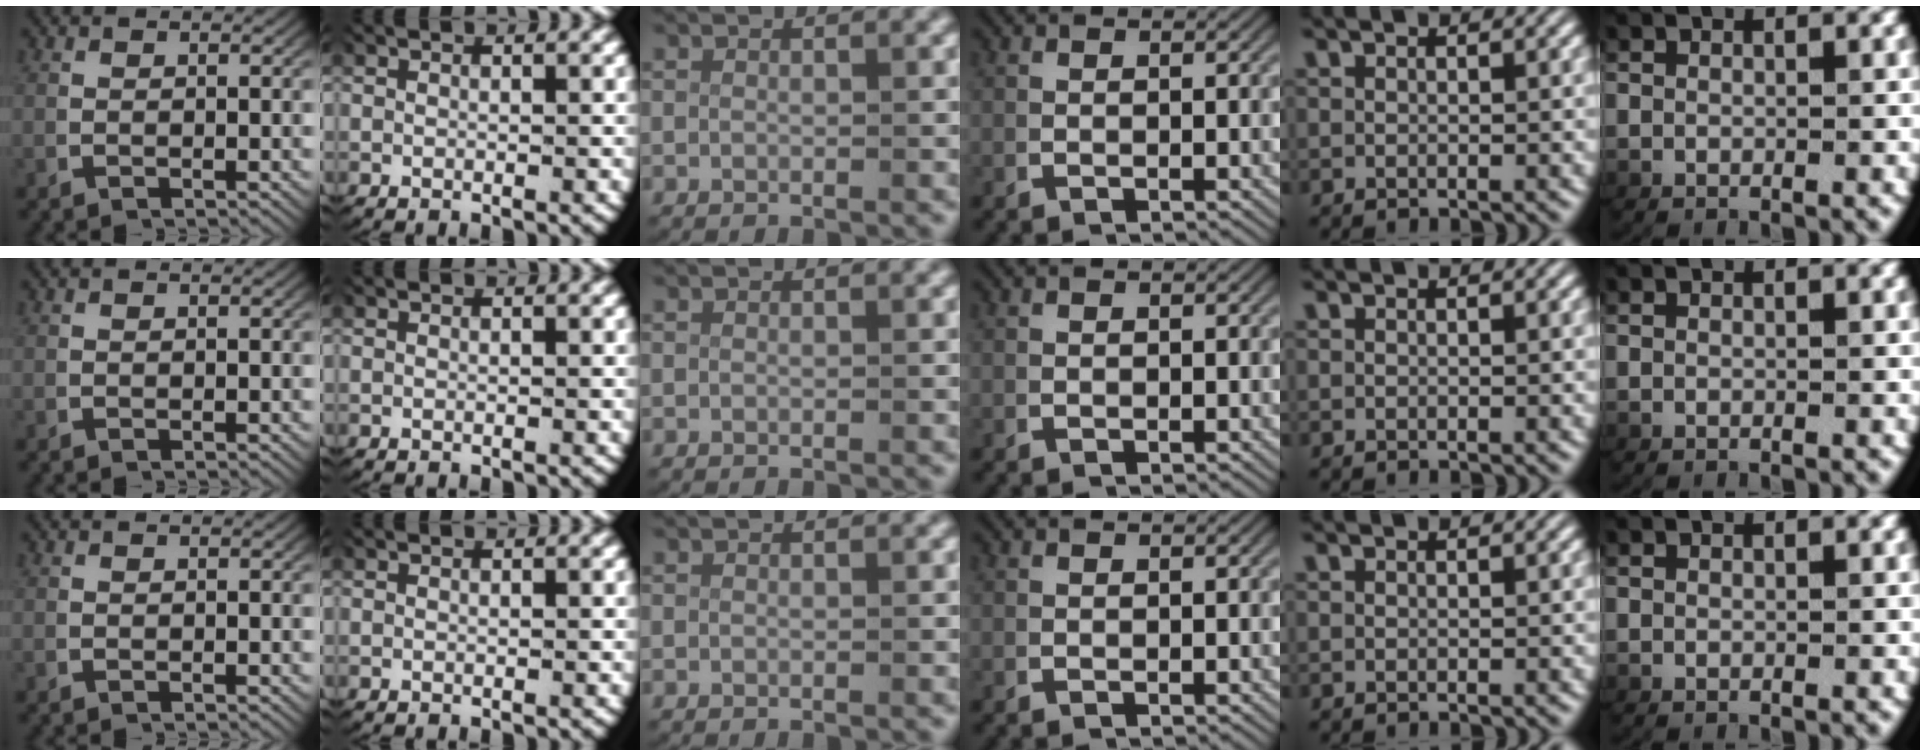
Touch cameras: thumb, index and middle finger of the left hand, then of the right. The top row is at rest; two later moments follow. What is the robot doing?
{"motion": "lift_and_place", "object": "keyboard"}